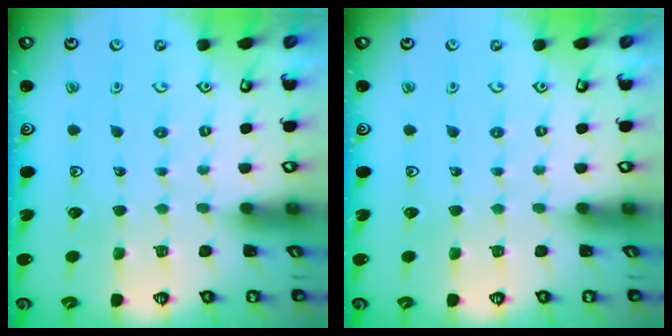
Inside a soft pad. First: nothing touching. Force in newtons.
{"total": 0.0}